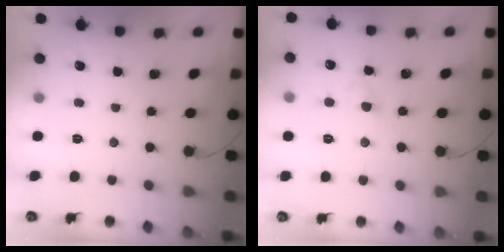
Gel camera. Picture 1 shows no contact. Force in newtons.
{"total": 2.8, "press": 2.7, "slide": 1.0}